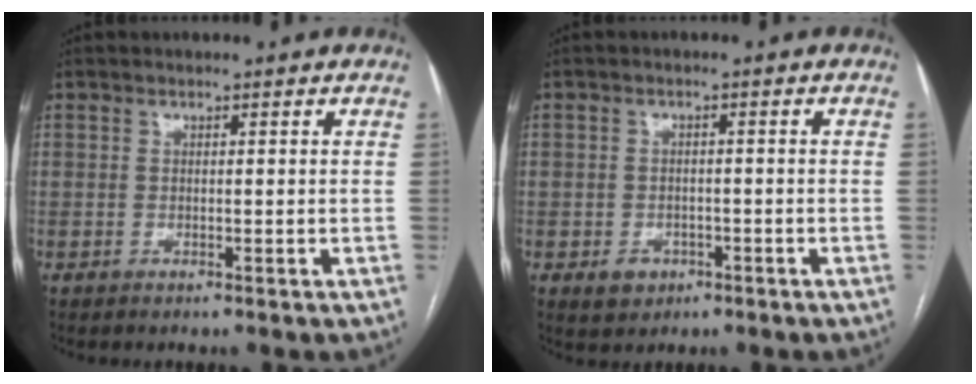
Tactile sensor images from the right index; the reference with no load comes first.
{"total": 3.2, "force": [-1.4, 2.7, 1.0], "torque": [-0.010, 0.007, -0.012]}